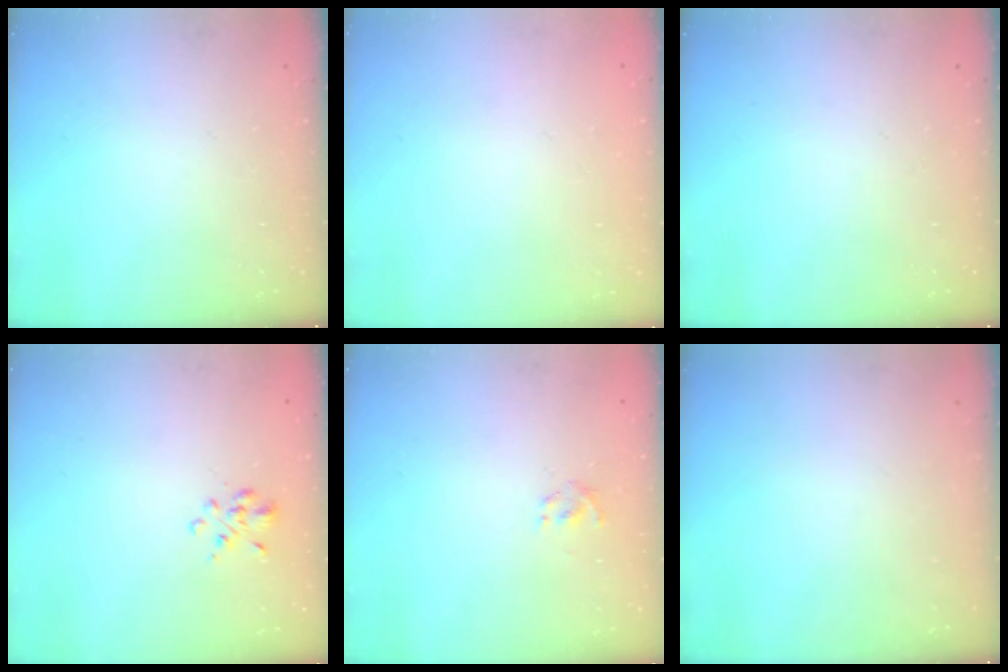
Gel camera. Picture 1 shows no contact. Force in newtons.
{"total": 1.8, "press": 1.7, "slide": 0.2}
{"total": 0.0}
{"total": 1.9, "press": 1.7, "slide": 0.8}
{"total": 1.3, "press": 1.1, "slide": 0.7}
{"total": 0.0}